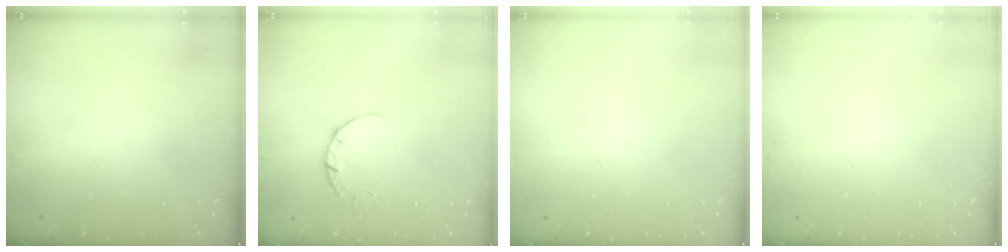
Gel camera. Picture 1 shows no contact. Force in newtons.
{"total": 2.7, "press": 2.7, "slide": 0.4}
{"total": 0.0}
{"total": 0.0}